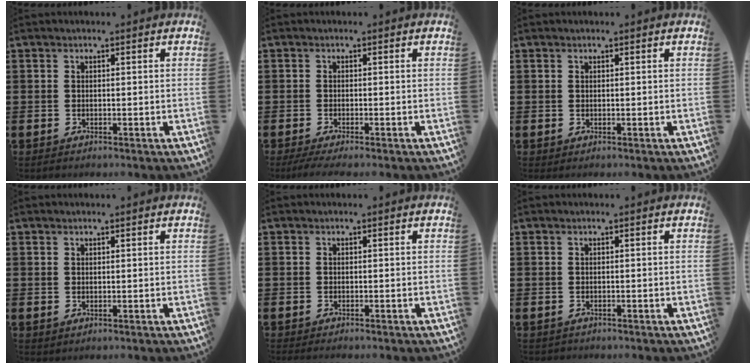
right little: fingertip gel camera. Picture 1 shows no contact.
{"total": 1.7, "force": [-1.2, 0.0, 1.2], "torque": [-0.018, 0.001, -0.023]}
{"total": 0.0}
{"total": 0.0}
{"total": 0.0}
{"total": 0.5, "force": [-0.5, 0.1, -0.1], "torque": [0.000, -0.001, -0.011]}